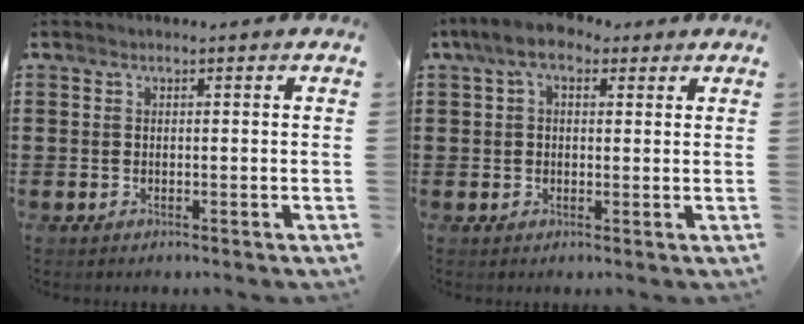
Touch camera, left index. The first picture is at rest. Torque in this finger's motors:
{"motor_torque": [1.51, -0.42, 0.66, 0.17]}